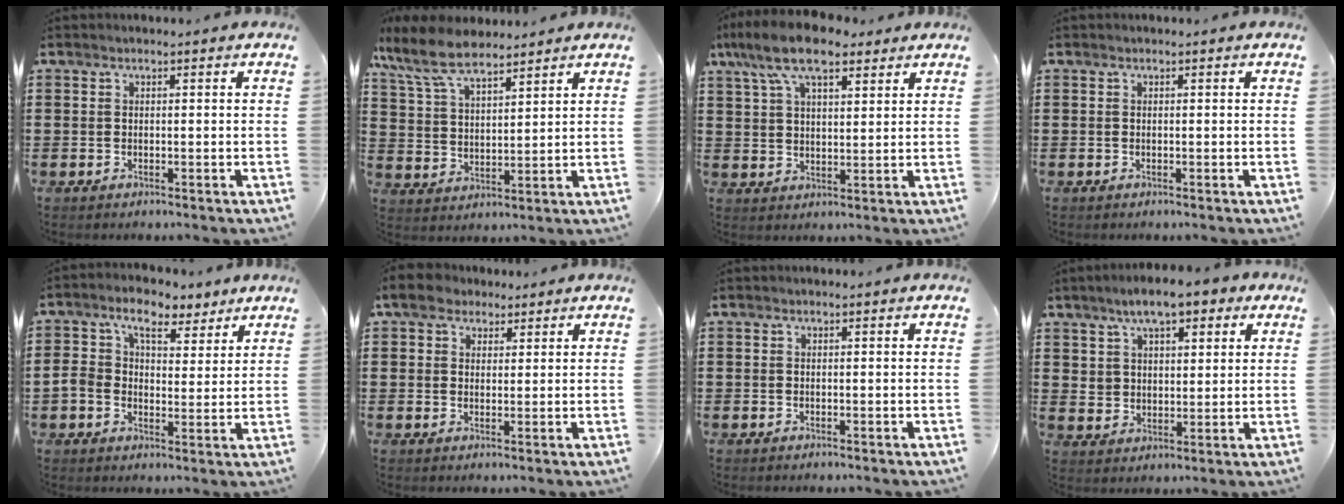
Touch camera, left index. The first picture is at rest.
{"total": 8.5, "force": [7.0, 2.5, 4.1], "torque": [-0.104, -0.015, 0.130]}
{"total": 10.5, "force": [7.2, 3.9, 6.7], "torque": [-0.149, 0.001, 0.133]}
{"total": 0.0}
{"total": 6.6, "force": [4.0, 3.9, 3.5], "torque": [-0.083, 0.002, 0.070]}
{"total": 5.0, "force": [3.2, 3.1, 2.1], "torque": [-0.048, 0.011, 0.059]}
{"total": 0.0}
{"total": 7.5, "force": [5.6, 3.3, 3.7], "torque": [-0.085, 0.000, 0.099]}